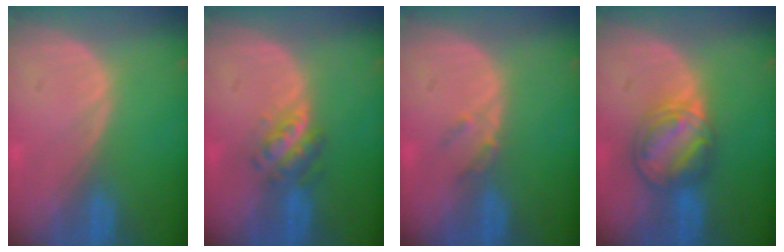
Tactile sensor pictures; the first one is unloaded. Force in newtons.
{"total": 4.9, "press": 4.5, "slide": 2.1}
{"total": 1.8, "press": 1.6, "slide": 0.8}
{"total": 7.7, "press": 6.8, "slide": 3.6}